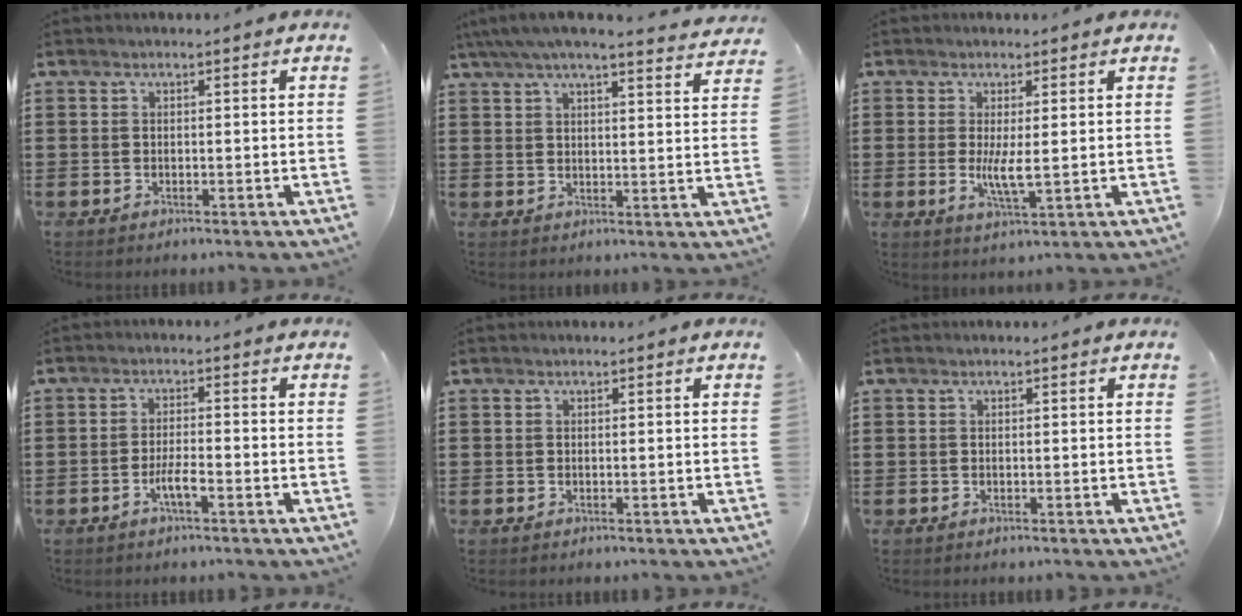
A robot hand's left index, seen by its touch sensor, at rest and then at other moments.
{"total": 5.1, "force": [4.6, 0.3, 2.2], "torque": [-0.060, -0.020, 0.081]}
{"total": 4.4, "force": [0.1, 0.7, 4.4], "torque": [-0.086, -0.006, 0.000]}
{"total": 3.4, "force": [-1.6, 0.6, 2.9], "torque": [-0.056, 0.001, -0.031]}
{"total": 0.0}
{"total": 0.0}